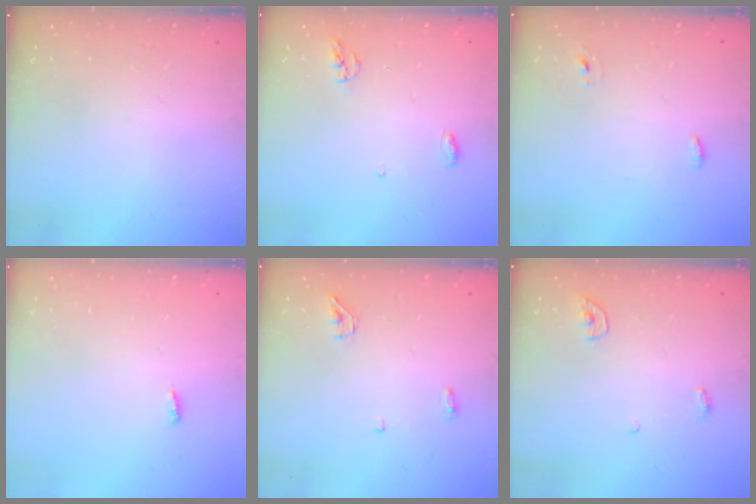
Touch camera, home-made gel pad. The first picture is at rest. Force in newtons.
{"total": 4.2, "press": 4.1, "slide": 0.9}
{"total": 3.1, "press": 2.8, "slide": 1.2}
{"total": 3.0, "press": 2.9, "slide": 0.8}
{"total": 3.7, "press": 3.6, "slide": 0.9}
{"total": 3.6, "press": 3.5, "slide": 0.4}